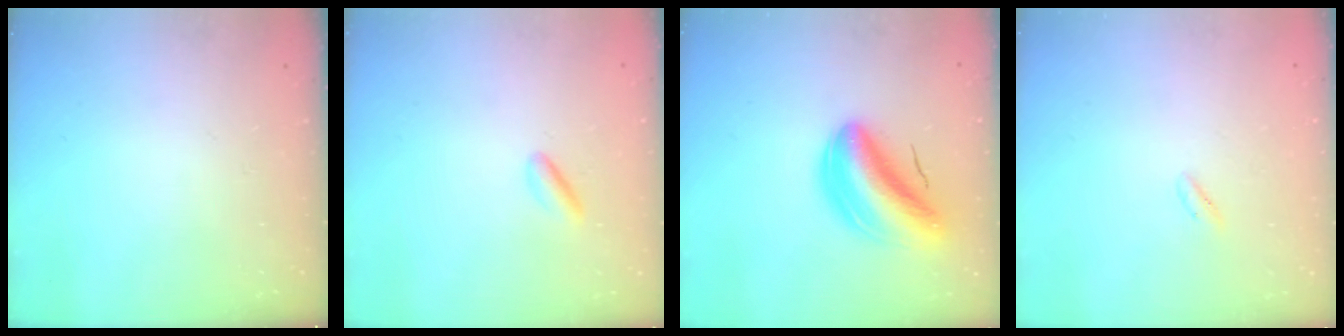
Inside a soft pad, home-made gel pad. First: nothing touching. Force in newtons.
{"total": 2.2, "press": 2.2, "slide": 0.5}
{"total": 12.7, "press": 12.1, "slide": 3.7}
{"total": 0.6, "press": 0.0, "slide": 0.6}